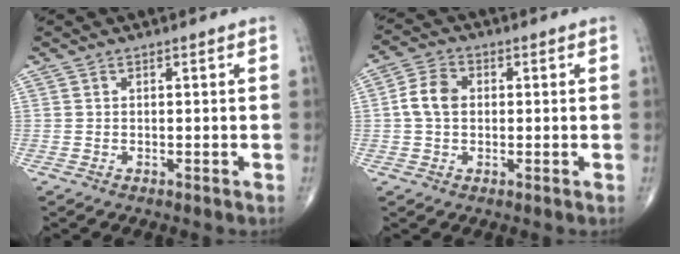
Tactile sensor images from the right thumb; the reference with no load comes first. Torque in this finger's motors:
{"motor_torque": [-0.04, 0.87, 0.56, 0.10, 0.05]}